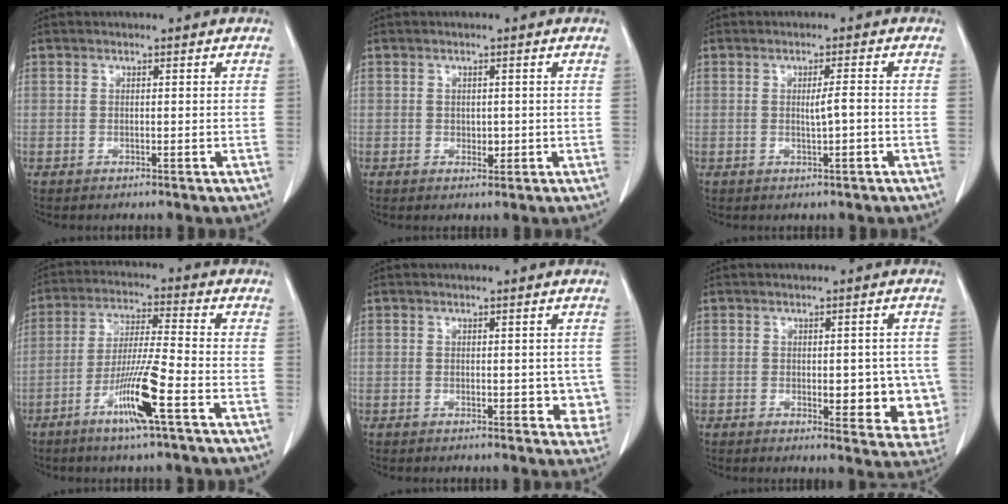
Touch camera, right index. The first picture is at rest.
{"total": 1.4, "force": [-0.2, 1.0, 0.9], "torque": [-0.011, 0.000, 0.000]}
{"total": 2.3, "force": [-0.4, 0.0, 2.3], "torque": [-0.039, 0.000, -0.005]}
{"total": 10.2, "force": [-4.8, -0.4, 9.0], "torque": [-0.173, -0.013, -0.095]}
{"total": 4.2, "force": [-0.4, 2.3, 3.5], "torque": [-0.019, -0.001, -0.004]}
{"total": 9.9, "force": [-1.5, 4.2, 8.8], "torque": [-0.093, -0.004, -0.010]}